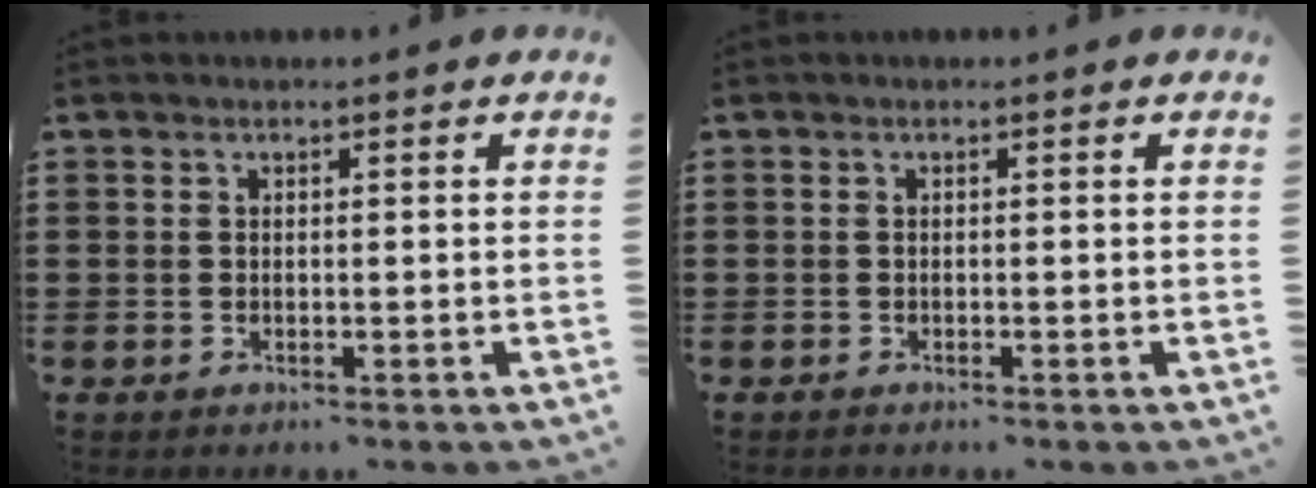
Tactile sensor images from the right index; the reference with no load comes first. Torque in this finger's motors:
{"motor_torque": [0.15, 0.73, -0.09, -0.04]}